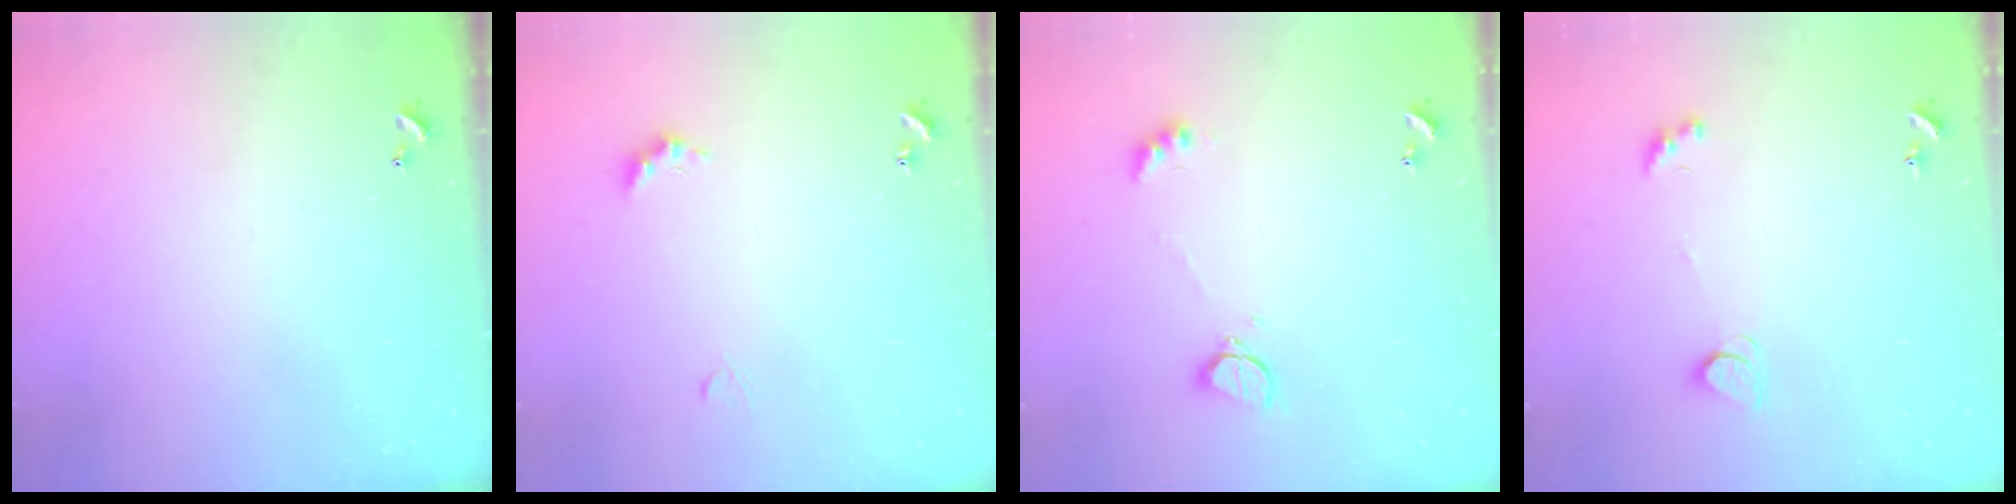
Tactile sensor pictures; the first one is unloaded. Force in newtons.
{"total": 2.8, "press": 2.7, "slide": 0.6}
{"total": 2.3, "press": 2.3, "slide": 0.5}
{"total": 2.1, "press": 2.1, "slide": 0.4}